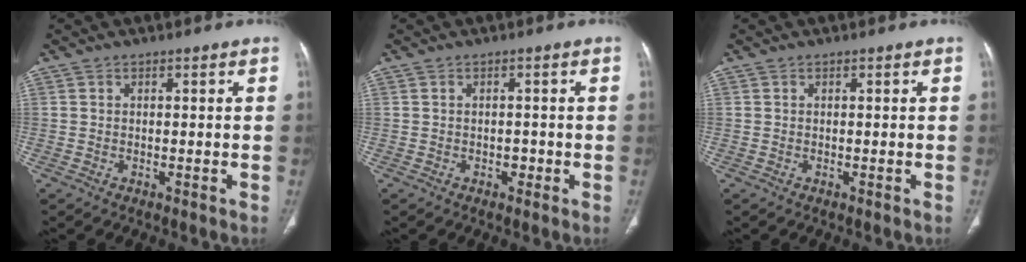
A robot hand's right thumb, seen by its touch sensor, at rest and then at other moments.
{"total": 1.4, "force": [-0.5, 1.1, 0.7], "torque": [-0.004, 0.004, -0.007]}
{"total": 0.0}